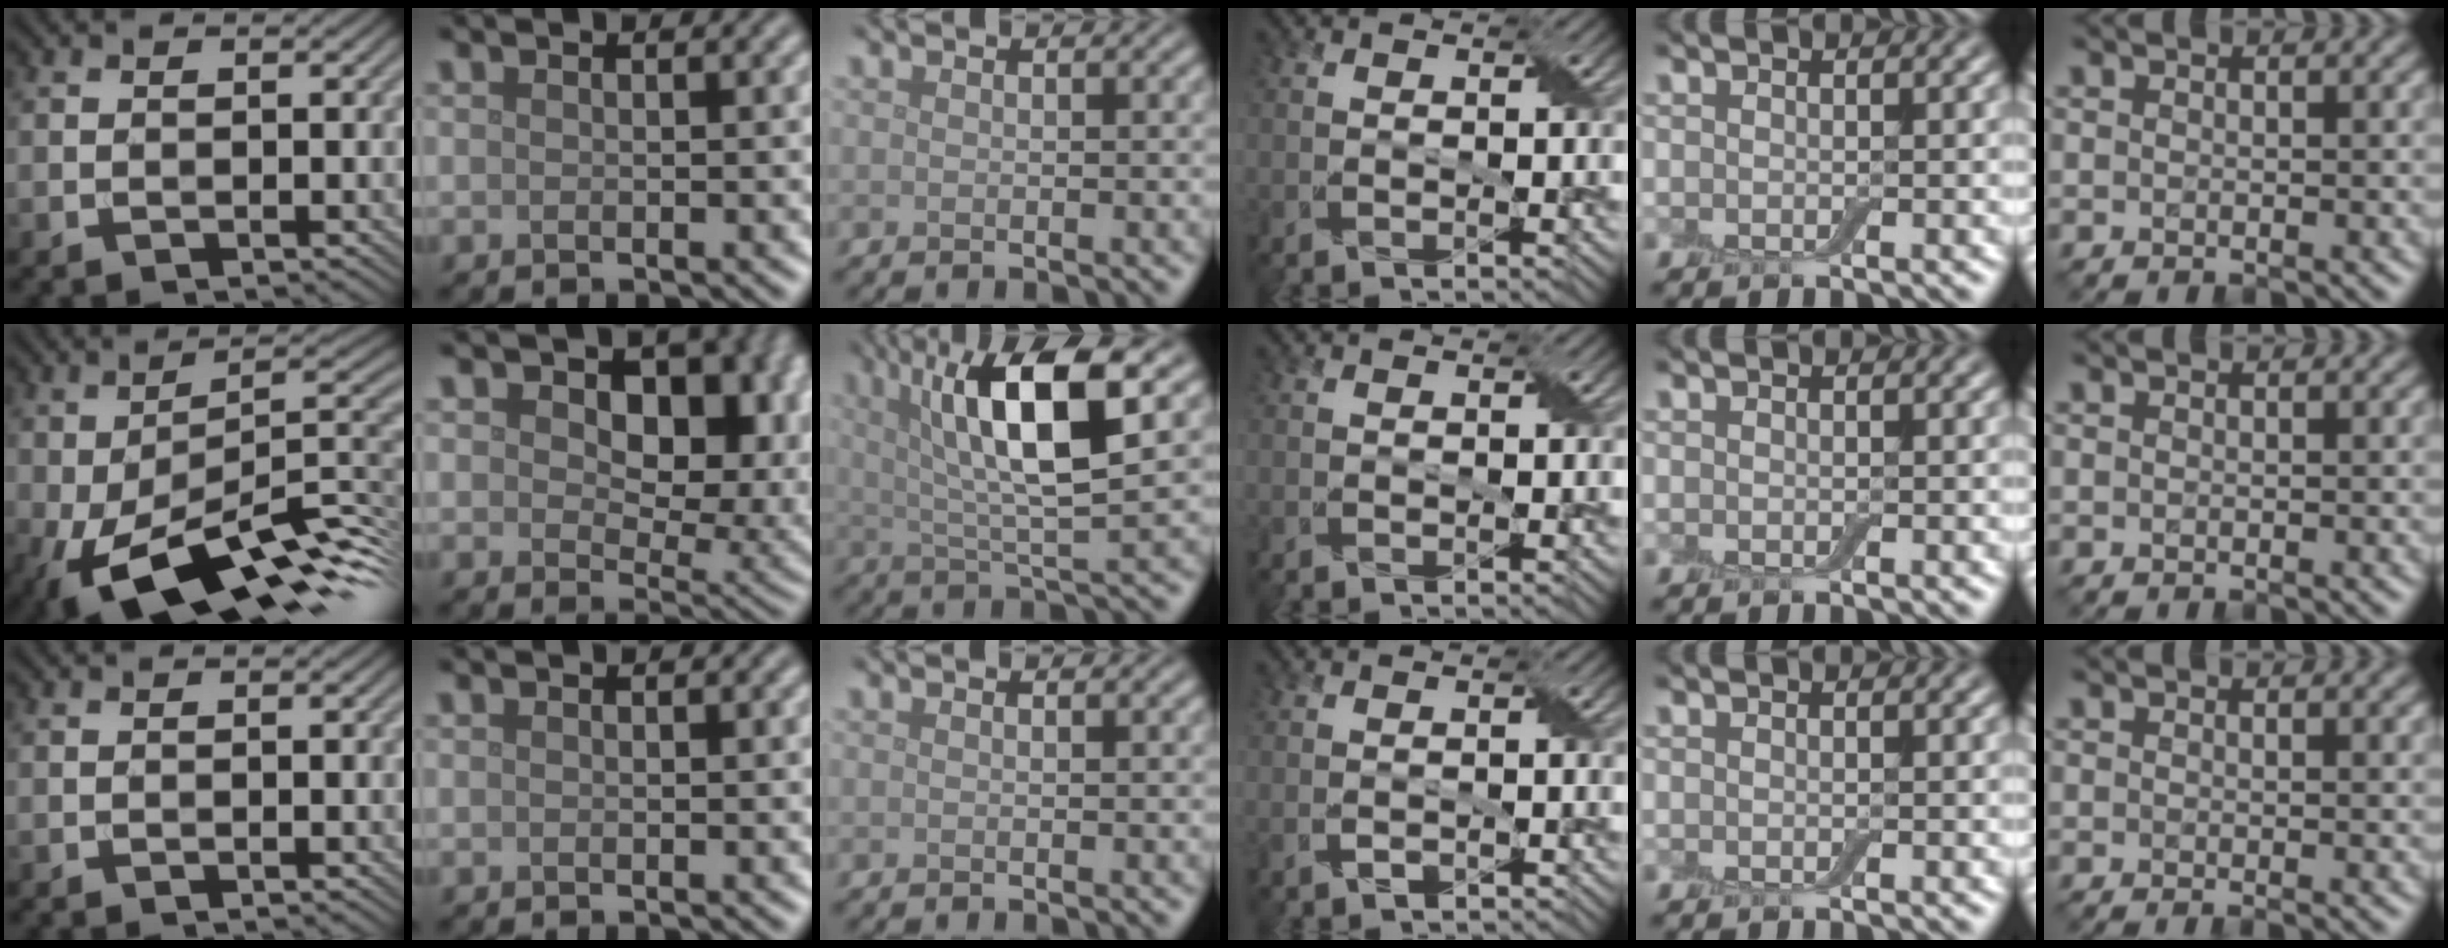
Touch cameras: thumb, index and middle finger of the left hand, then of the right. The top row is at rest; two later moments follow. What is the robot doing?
{"motion": "peel", "object": "aluminum foil"}